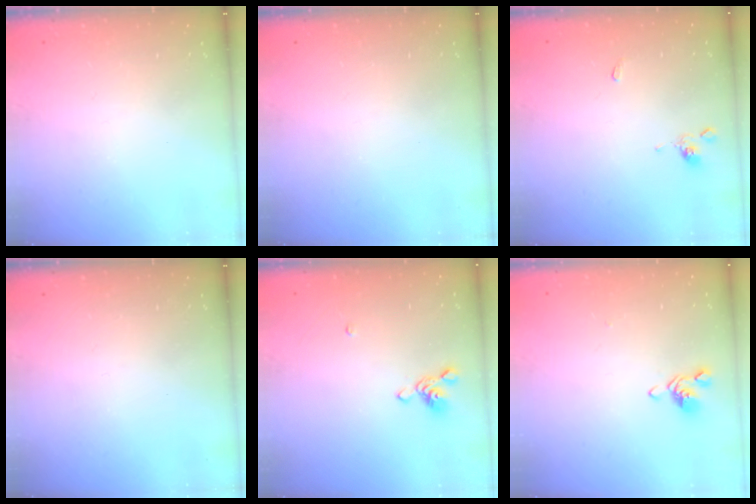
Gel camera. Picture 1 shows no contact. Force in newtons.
{"total": 0.0}
{"total": 0.0}
{"total": 0.0}
{"total": 5.1, "press": 5.0, "slide": 1.0}
{"total": 0.0}